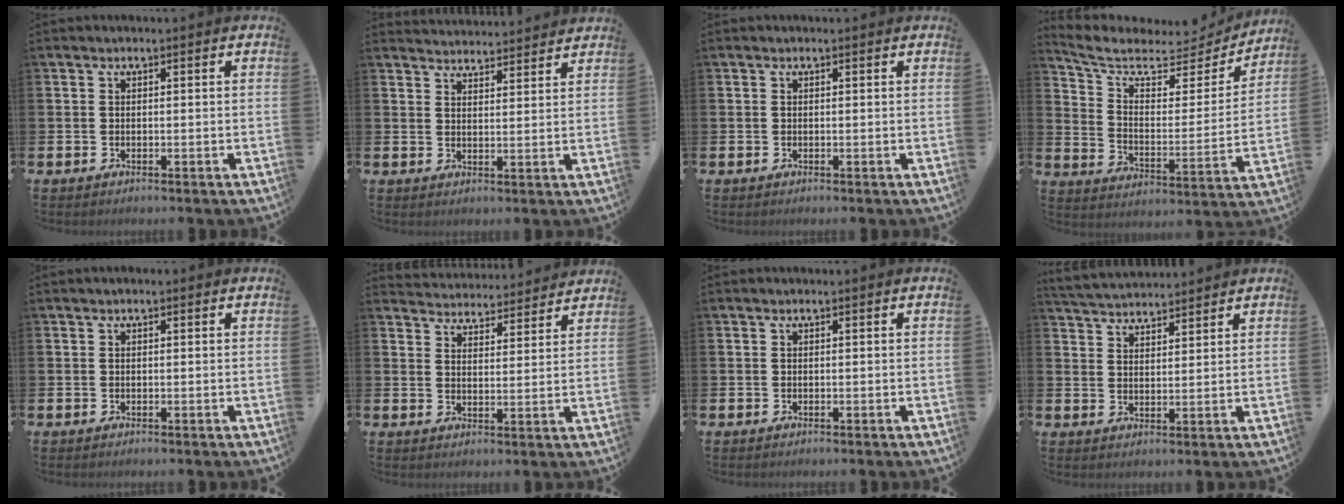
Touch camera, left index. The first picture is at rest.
{"total": 3.8, "force": [3.8, 0.3, -0.4], "torque": [0.002, -0.027, 0.068]}
{"total": 0.0}
{"total": 7.2, "force": [6.1, 2.9, 2.5], "torque": [-0.086, -0.044, 0.098]}
{"total": 0.0}
{"total": 4.5, "force": [4.4, 0.7, -0.4], "torque": [-0.005, -0.039, 0.077]}
{"total": 0.0}
{"total": 4.1, "force": [4.1, 0.6, -0.1], "torque": [-0.020, -0.021, 0.075]}